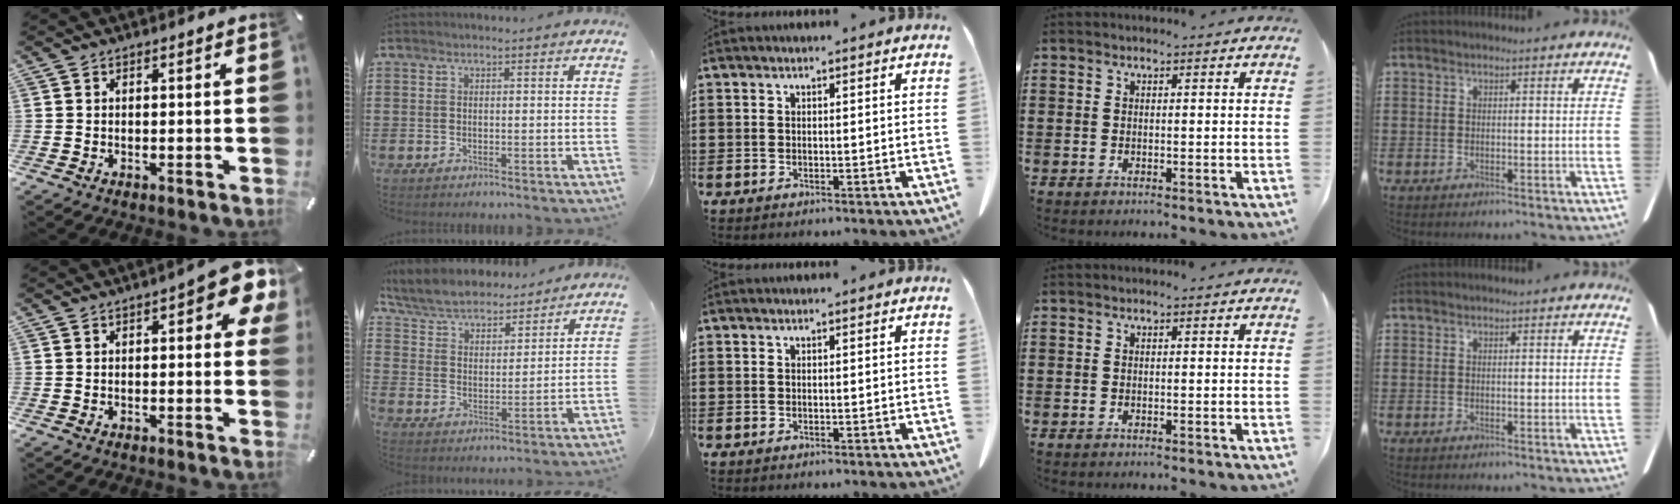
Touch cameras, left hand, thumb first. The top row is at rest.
{"thumb": {"total": 8.8, "force": [2.7, 3.4, 7.7], "torque": [-0.096, -0.012, 0.041]}, "index": {"total": 6.2, "force": [6.0, 1.1, 1.1], "torque": [-0.051, -0.030, 0.106]}}